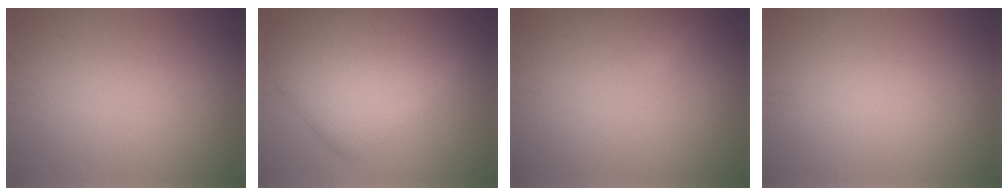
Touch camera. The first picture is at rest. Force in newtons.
{"total": 9.5, "press": 9.5, "slide": 0.1}
{"total": 1.5, "press": 1.5, "slide": 0.1}
{"total": 0.0}